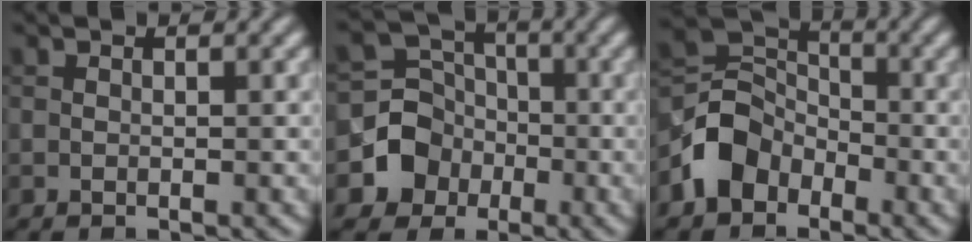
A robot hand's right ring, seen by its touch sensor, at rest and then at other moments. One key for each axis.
{"total": 4.9, "fx": -1.7, "fy": 4.4, "fz": 1.1, "tx": -0.008, "ty": 0.004, "tz": -0.042}
{"total": 4.7, "fx": -2.6, "fy": 3.6, "fz": 1.6, "tx": -0.024, "ty": 0.008, "tz": -0.062}